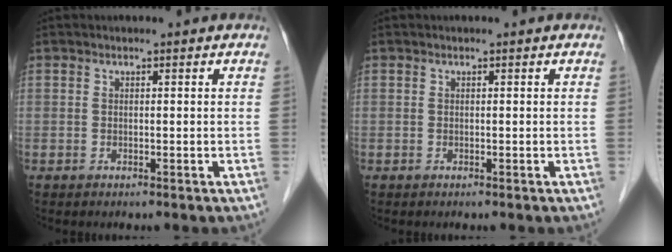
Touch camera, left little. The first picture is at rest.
{"total": 0.0}